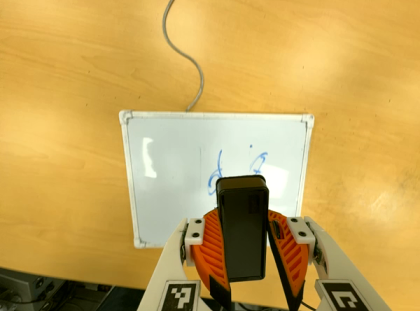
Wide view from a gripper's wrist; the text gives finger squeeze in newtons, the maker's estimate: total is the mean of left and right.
{"total": 8.0, "left": 8.9, "right": 7.1}